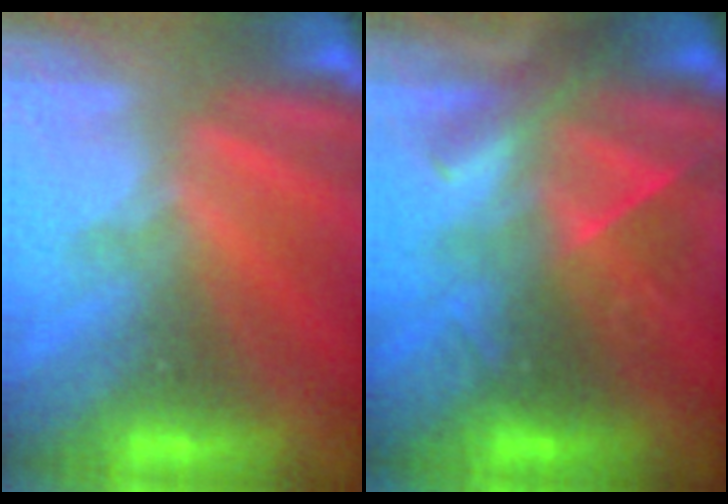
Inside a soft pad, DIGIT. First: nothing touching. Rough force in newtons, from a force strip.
{"total": 2.8}